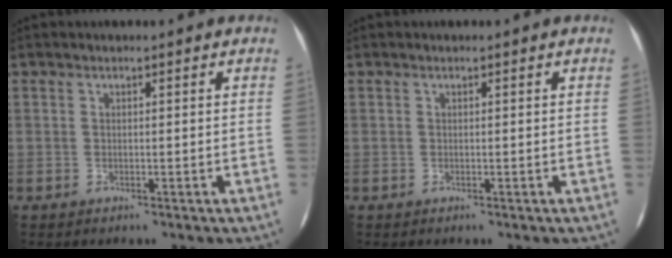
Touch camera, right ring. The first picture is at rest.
{"total": 0.0}